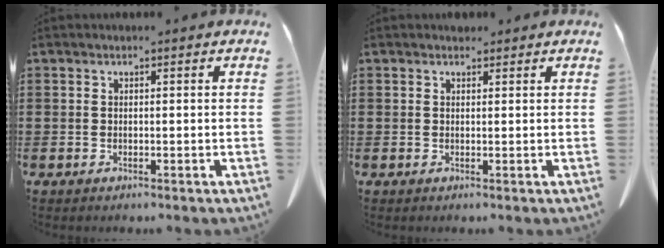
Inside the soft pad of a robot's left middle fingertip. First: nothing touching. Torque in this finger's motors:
{"motor_torque": [0.01, 0.01, 0.01, 0.01]}